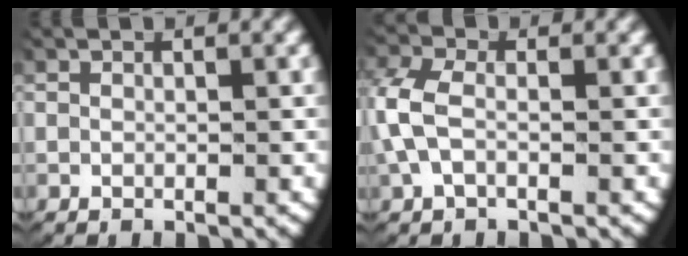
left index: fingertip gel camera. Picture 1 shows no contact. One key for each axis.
{"total": 3.7, "fx": -0.2, "fy": 2.6, "fz": 2.6, "tx": -0.087, "ty": -0.010, "tz": 0.001}